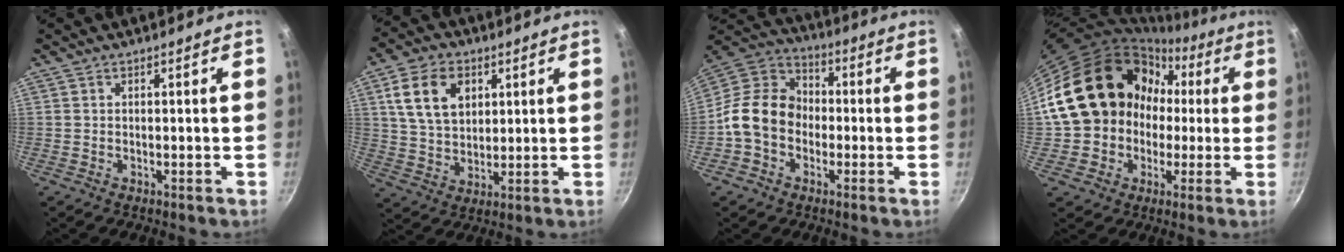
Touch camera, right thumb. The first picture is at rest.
{"total": 11.7, "force": [4.0, 8.2, 7.4], "torque": [-0.111, -0.007, 0.075]}
{"total": 13.2, "force": [-2.5, 10.6, 7.5], "torque": [-0.095, 0.039, -0.070]}
{"total": 19.8, "force": [1.0, 17.0, 10.3], "torque": [-0.144, 0.063, 0.025]}